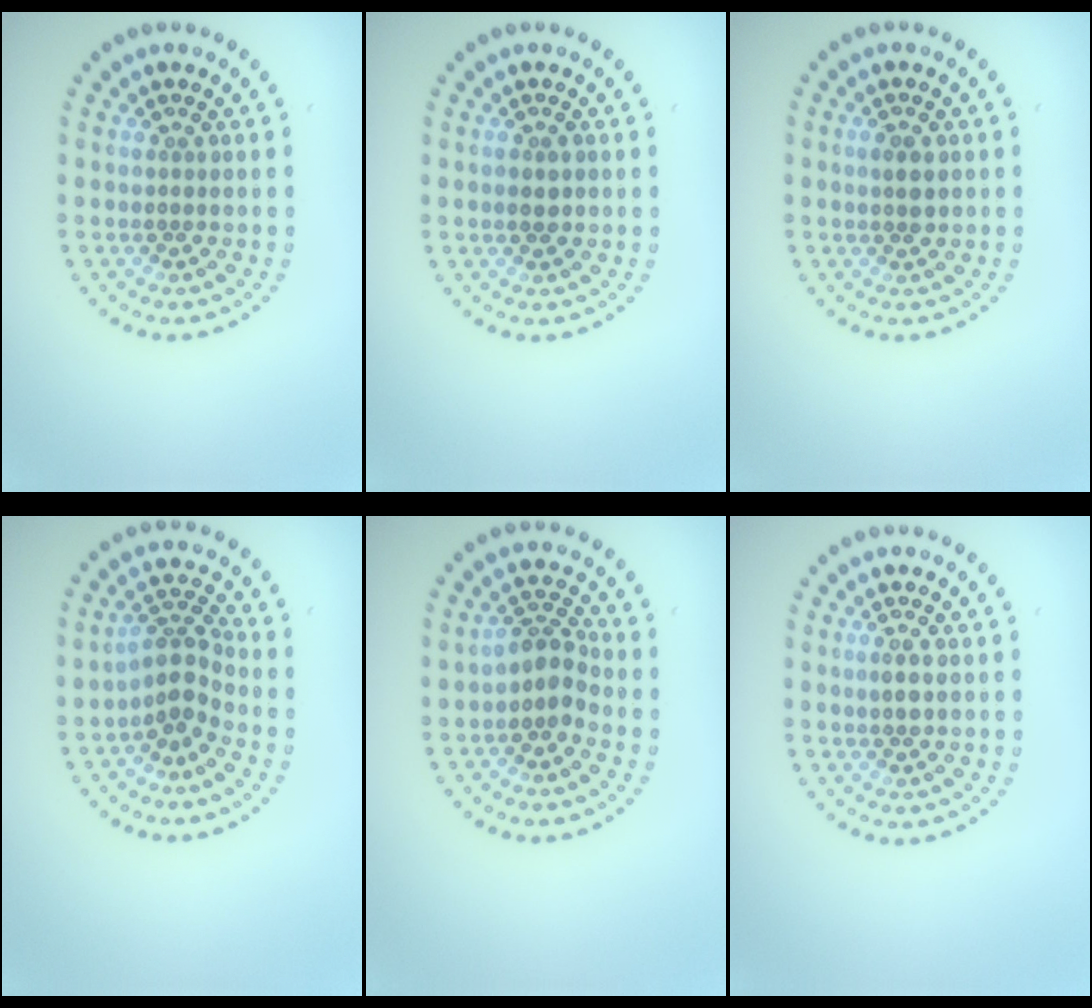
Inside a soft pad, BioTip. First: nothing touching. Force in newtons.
{"total": 1.2, "press": 1.2, "slide": 0.2}
{"total": 1.6, "press": 1.6, "slide": 0.1}
{"total": 2.9, "press": 2.0, "slide": 2.0}
{"total": 2.5, "press": 1.9, "slide": 1.6}
{"total": 1.3, "press": 1.3, "slide": 0.1}